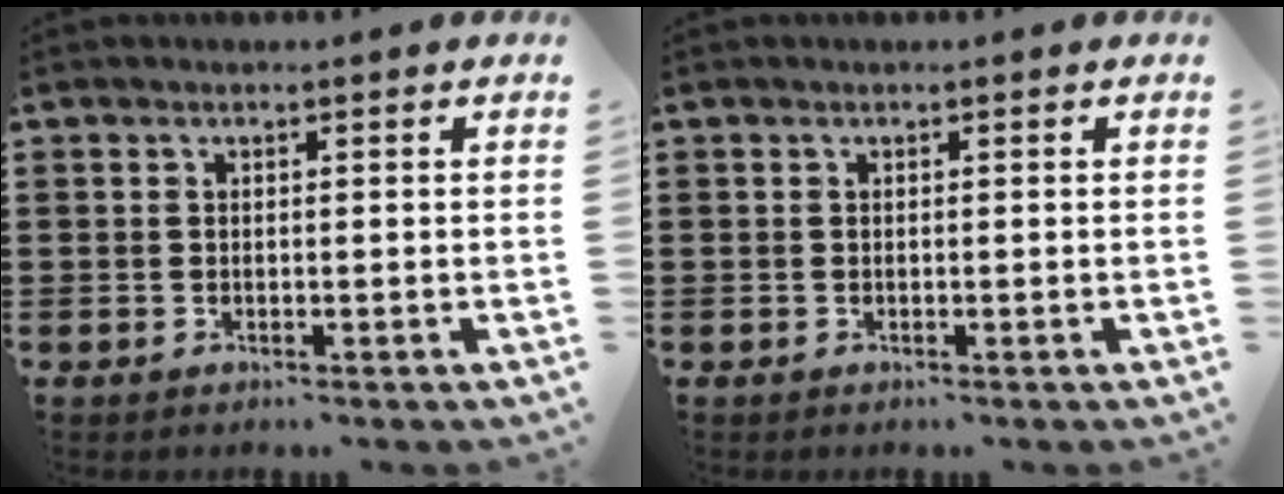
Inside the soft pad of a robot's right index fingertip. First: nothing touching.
{"total": 0.0}